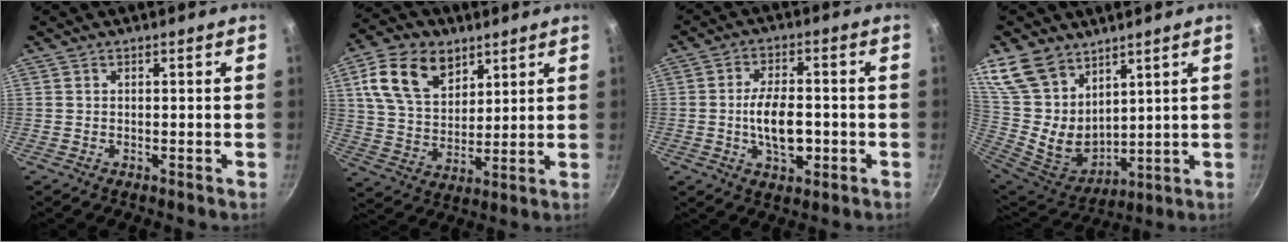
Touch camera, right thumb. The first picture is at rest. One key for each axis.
{"total": 15.0, "fx": 7.1, "fy": 9.9, "fz": 8.7, "tx": -0.129, "ty": -0.017, "tz": 0.132}
{"total": 10.4, "fx": -1.9, "fy": 5.4, "fz": 8.8, "tx": -0.138, "ty": 0.016, "tz": -0.031}
{"total": 17.5, "fx": 10.5, "fy": 11.5, "fz": 7.9, "tx": -0.150, "ty": -0.053, "tz": 0.224}